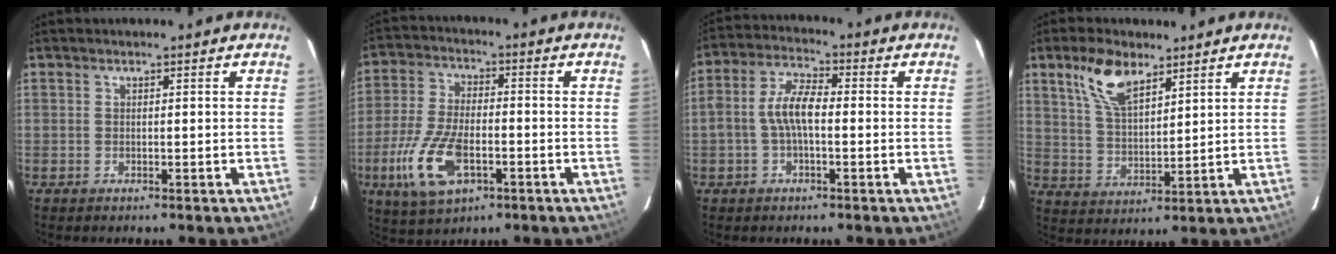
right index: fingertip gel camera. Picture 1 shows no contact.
{"total": 13.8, "force": [-5.2, 6.7, 10.9], "torque": [-0.244, -0.012, -0.093]}
{"total": 6.8, "force": [-0.9, 2.8, 6.1], "torque": [-0.130, 0.018, -0.020]}
{"total": 9.5, "force": [5.9, 4.1, 6.2], "torque": [-0.118, 0.011, 0.119]}